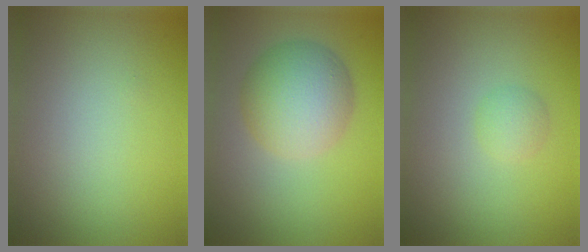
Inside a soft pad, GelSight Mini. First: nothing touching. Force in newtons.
{"total": 6.2, "press": 6.2, "slide": 0.3}
{"total": 1.3, "press": 1.3, "slide": 0.0}